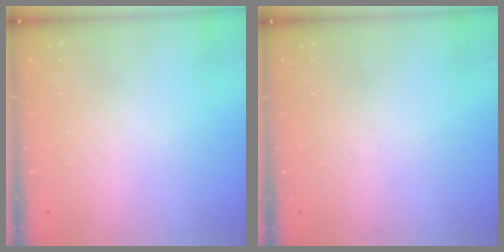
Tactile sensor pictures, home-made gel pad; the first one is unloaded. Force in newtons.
{"total": 0.0}